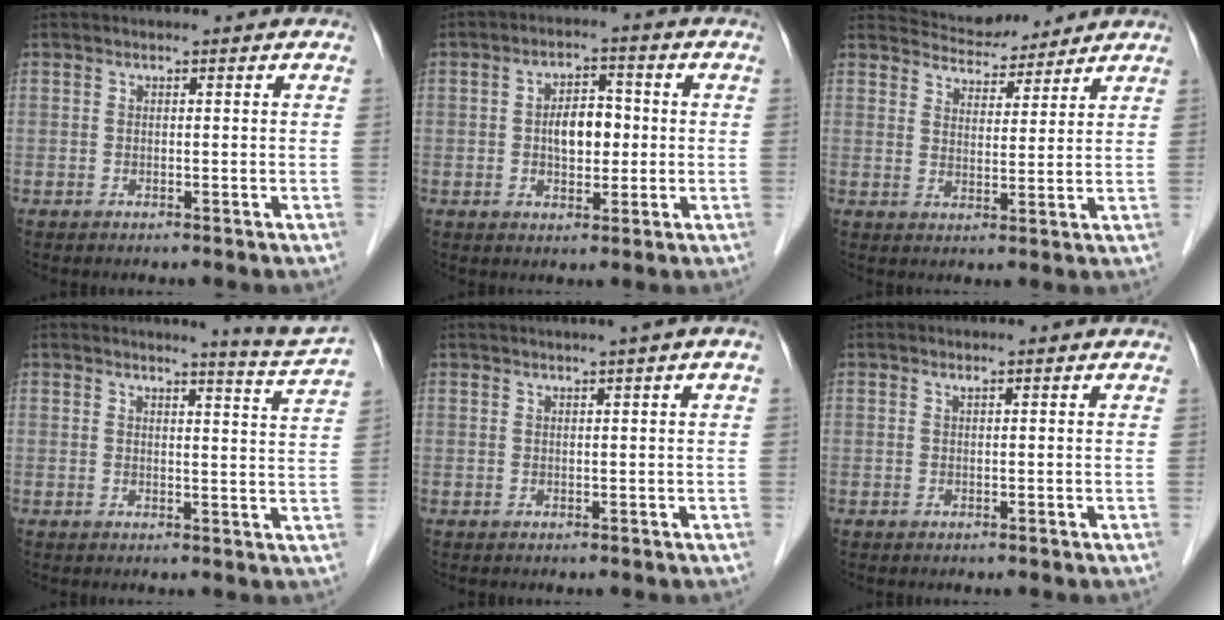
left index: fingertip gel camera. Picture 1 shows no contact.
{"total": 5.5, "force": [-0.1, 3.0, 4.5], "torque": [-0.080, 0.012, -0.001]}
{"total": 7.2, "force": [7.0, 1.7, 0.5], "torque": [-0.012, 0.017, 0.108]}
{"total": 4.8, "force": [4.3, -2.1, 0.1], "torque": [-0.025, -0.052, 0.052]}
{"total": 2.1, "force": [1.1, -0.4, 1.8], "torque": [-0.029, 0.005, 0.018]}
{"total": 0.0}